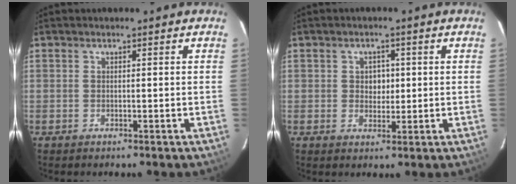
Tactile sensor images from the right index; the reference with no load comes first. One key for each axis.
{"total": 3.1, "fx": 0.3, "fy": 2.6, "fz": 1.5, "tx": -0.020, "ty": 0.007, "tz": 0.005}